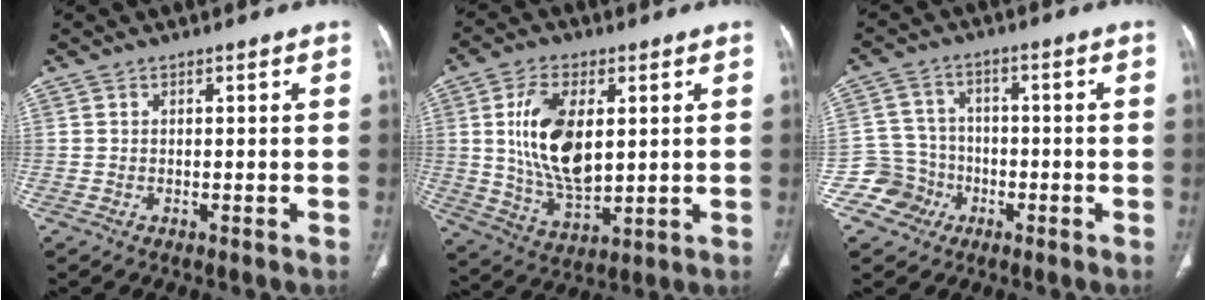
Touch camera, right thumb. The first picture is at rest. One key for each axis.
{"total": 14.7, "fx": 2.7, "fy": 7.8, "fz": 12.1, "tx": -0.219, "ty": -0.017, "tz": 0.059}
{"total": 7.0, "fx": -3.2, "fy": 6.2, "fz": -0.1, "tx": 0.040, "ty": 0.032, "tz": -0.059}